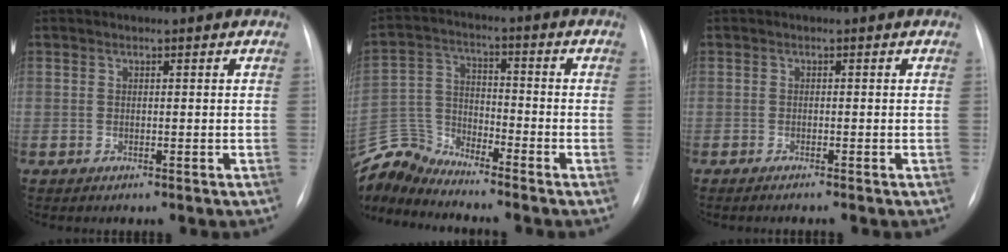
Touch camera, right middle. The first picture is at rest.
{"total": 8.2, "force": [-8.2, -0.5, -0.9], "torque": [0.005, 0.023, -0.163]}
{"total": 1.8, "force": [-1.4, -0.4, 1.0], "torque": [-0.010, -0.001, -0.018]}